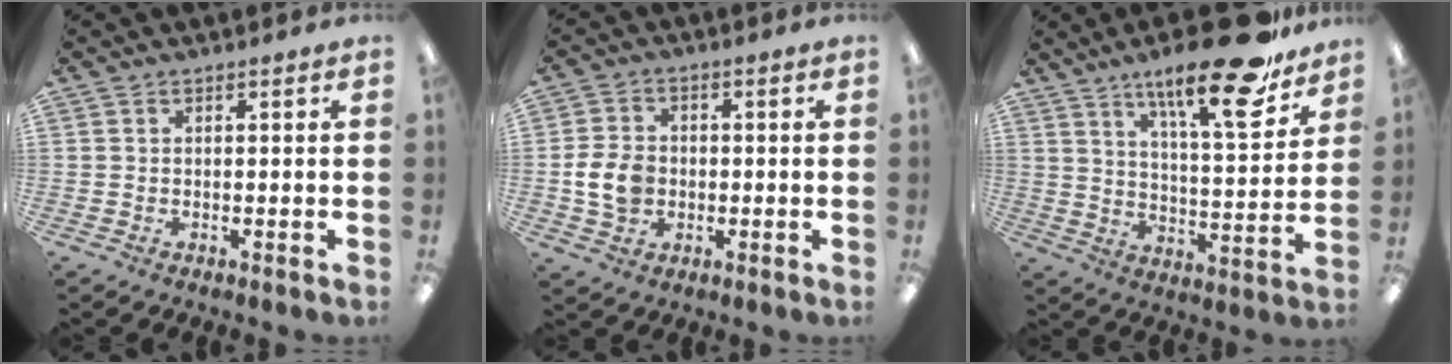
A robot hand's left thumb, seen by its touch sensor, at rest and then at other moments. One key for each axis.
{"total": 7.5, "fx": -0.8, "fy": 5.9, "fz": 4.6, "tx": -0.094, "ty": 0.008, "tz": -0.015}
{"total": 20.4, "fx": 14.3, "fy": 4.8, "fz": 13.8, "tx": -0.215, "ty": -0.086, "tz": 0.226}